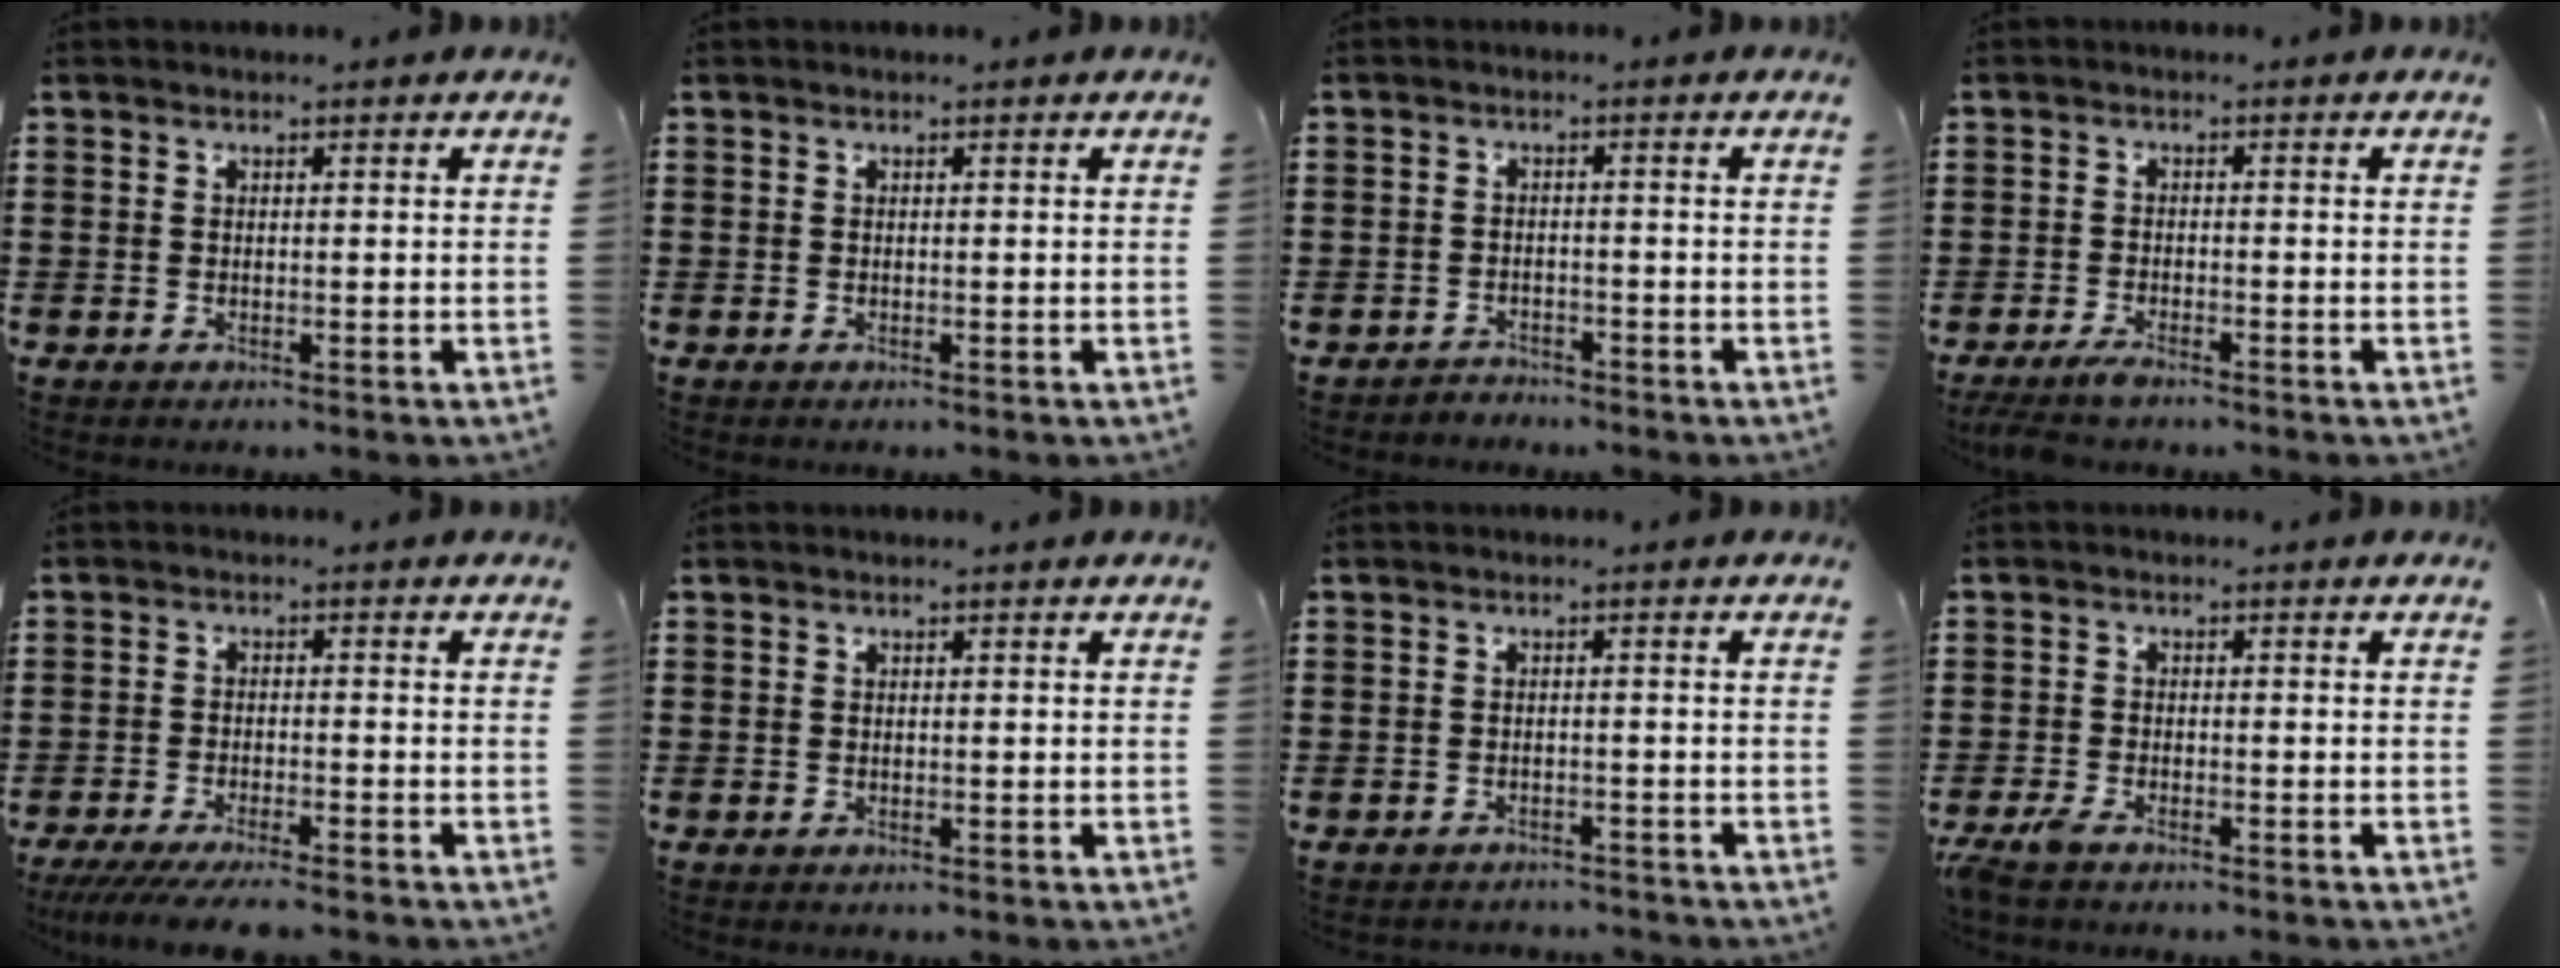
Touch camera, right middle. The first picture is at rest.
{"total": 0.0}
{"total": 2.0, "force": [-1.9, 0.5, -0.3], "torque": [-0.002, 0.002, -0.045]}
{"total": 2.2, "force": [-1.8, 0.2, 1.3], "torque": [-0.032, -0.001, -0.036]}
{"total": 4.2, "force": [-3.7, 0.0, 1.8], "torque": [-0.043, -0.015, -0.074]}
{"total": 0.0}
{"total": 1.4, "force": [-1.4, 0.1, -0.1], "torque": [-0.004, 0.000, -0.030]}
{"total": 2.3, "force": [-1.8, 0.3, 1.3], "torque": [-0.047, -0.008, -0.040]}